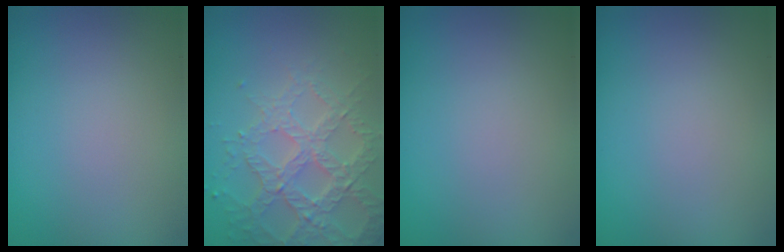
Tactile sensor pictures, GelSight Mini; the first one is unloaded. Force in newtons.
{"total": 4.4, "press": 4.1, "slide": 1.6}
{"total": 0.0}
{"total": 0.0}